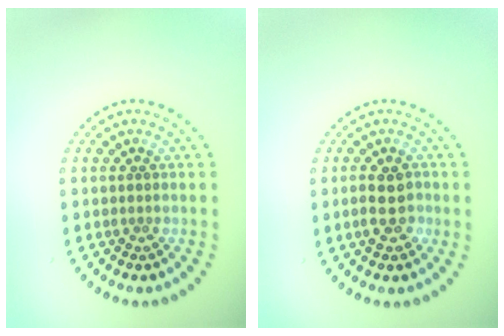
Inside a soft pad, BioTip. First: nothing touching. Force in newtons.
{"total": 2.9, "press": 2.8, "slide": 0.3}